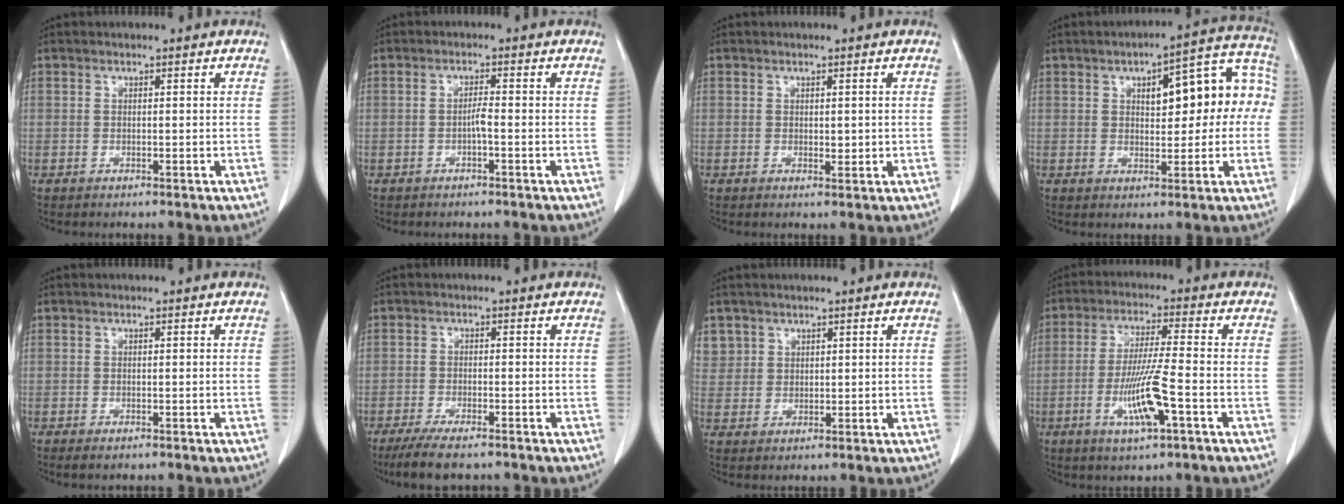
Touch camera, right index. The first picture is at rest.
{"total": 1.6, "force": [-0.6, 0.1, 1.5], "torque": [-0.025, 0.003, -0.012]}
{"total": 1.4, "force": [0.1, 0.8, 1.1], "torque": [-0.015, -0.004, 0.005]}
{"total": 13.3, "force": [2.1, 5.0, 12.2], "torque": [-0.146, 0.049, 0.029]}
{"total": 1.0, "force": [-0.7, 0.2, 0.6], "torque": [-0.008, -0.001, -0.009]}
{"total": 6.8, "force": [-5.5, 1.1, 3.9], "torque": [-0.062, -0.014, -0.089]}
{"total": 3.6, "force": [2.2, 2.9, -0.1], "torque": [0.016, 0.004, 0.041]}
{"total": 7.8, "force": [-2.7, 0.1, 7.4], "torque": [-0.142, -0.010, -0.050]}